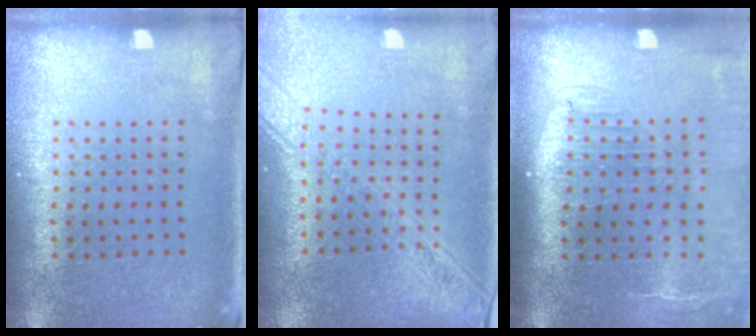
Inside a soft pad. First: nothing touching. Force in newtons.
{"total": 2.3, "press": 1.9, "slide": 1.3}
{"total": 2.1, "press": 1.7, "slide": 1.2}